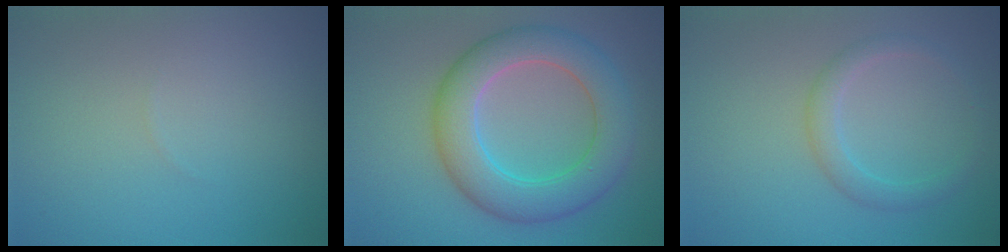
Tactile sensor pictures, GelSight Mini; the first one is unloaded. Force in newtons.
{"total": 7.1, "press": 7.1, "slide": 0.2}
{"total": 2.1, "press": 2.1, "slide": 0.0}